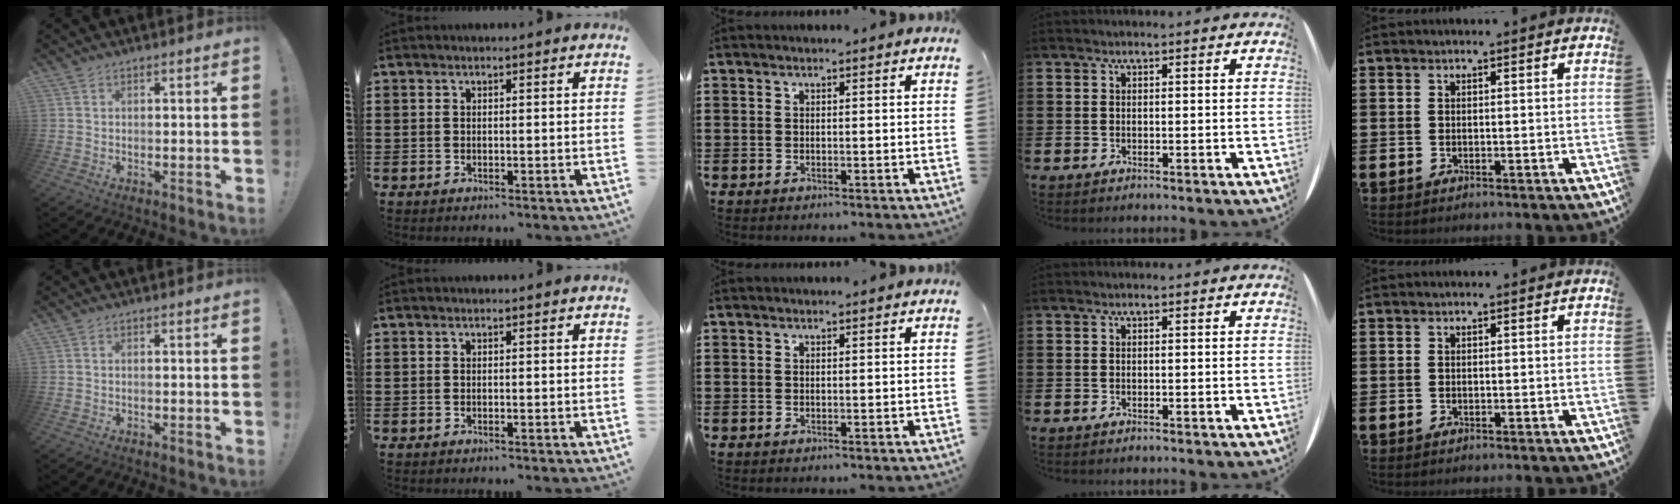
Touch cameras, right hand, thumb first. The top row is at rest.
{"thumb": {"total": 0.6, "force": [-0.5, 0.0, 0.3], "torque": [-0.004, 0.000, -0.010]}}